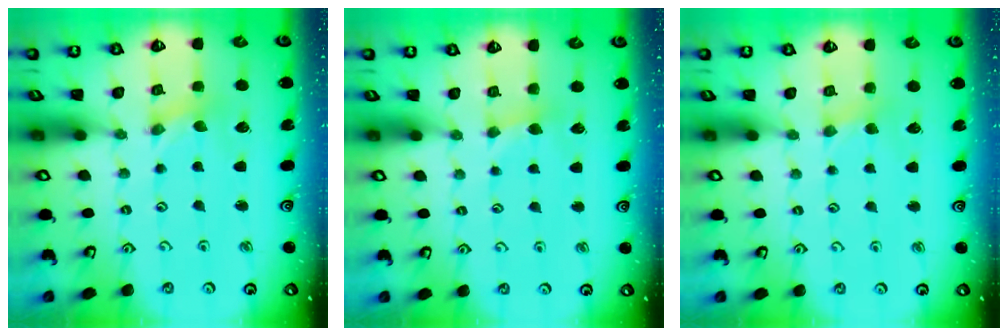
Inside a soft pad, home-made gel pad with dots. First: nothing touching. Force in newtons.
{"total": 2.9, "press": 2.9, "slide": 0.4}
{"total": 2.2, "press": 2.2, "slide": 0.4}